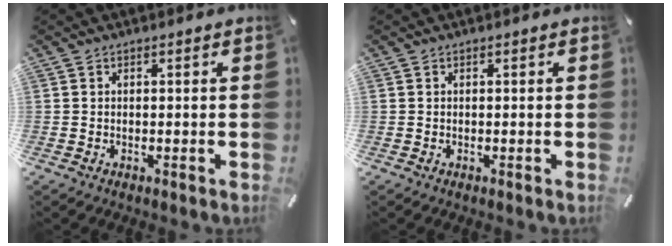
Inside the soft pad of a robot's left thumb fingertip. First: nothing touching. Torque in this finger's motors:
{"motor_torque": [0.00, 0.00, 0.00, 0.00, 0.00]}